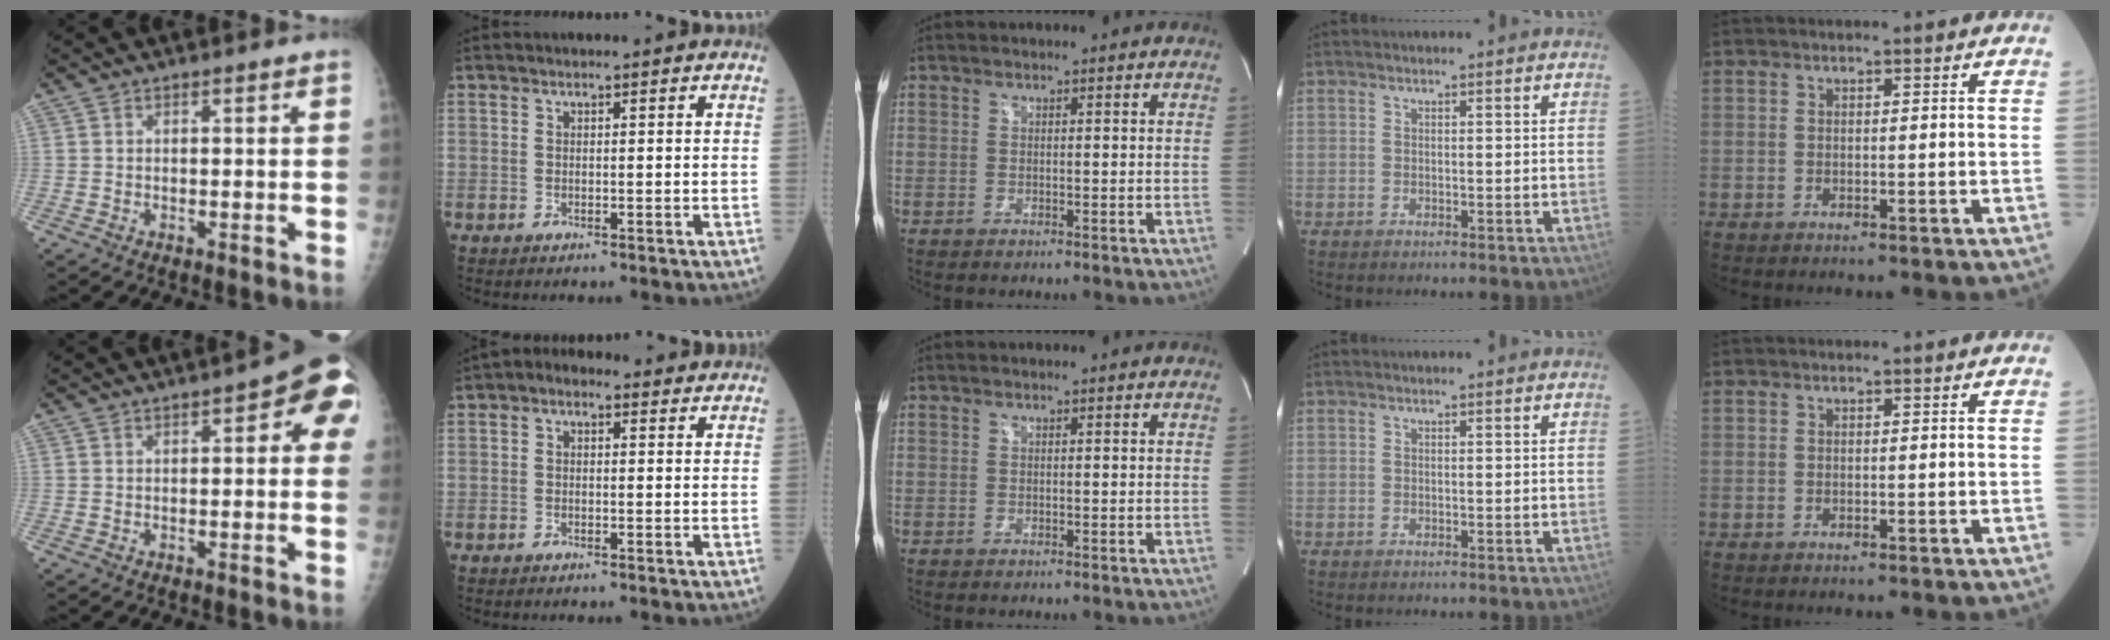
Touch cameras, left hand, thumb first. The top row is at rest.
{"thumb": {"total": 7.3, "force": [2.0, 2.8, 6.4], "torque": [-0.053, 0.013, 0.011]}, "index": {"total": 3.0, "force": [1.7, 1.8, 1.7], "torque": [-0.031, 0.026, 0.022]}}